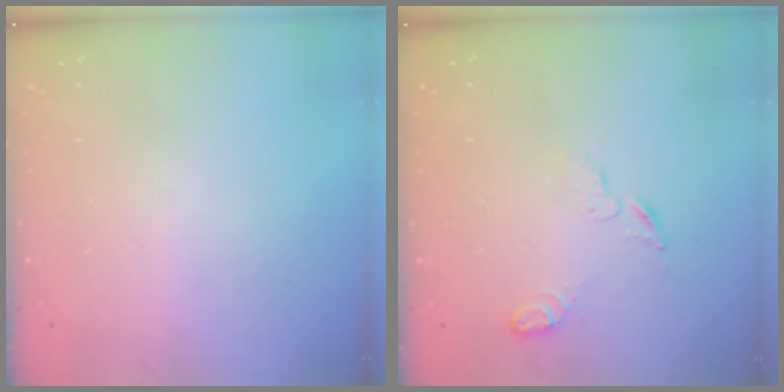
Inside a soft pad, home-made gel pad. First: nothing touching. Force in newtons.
{"total": 5.2, "press": 5.2, "slide": 0.6}